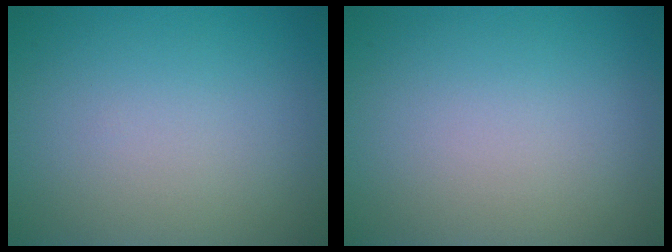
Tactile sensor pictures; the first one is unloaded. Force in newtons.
{"total": 0.0}